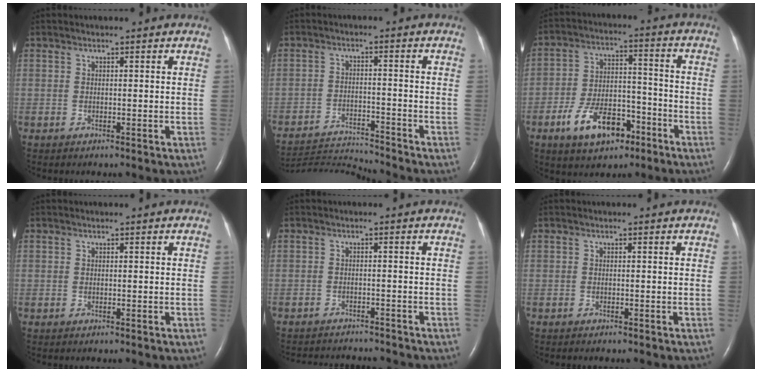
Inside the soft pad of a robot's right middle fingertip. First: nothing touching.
{"total": 8.0, "force": [-7.5, -2.4, -1.2], "torque": [0.012, -0.004, -0.139]}
{"total": 11.0, "force": [-6.1, 5.5, 7.3], "torque": [-0.135, 0.013, -0.101]}
{"total": 0.0}
{"total": 8.4, "force": [-8.1, 1.5, 1.5], "torque": [-0.027, 0.000, -0.105]}
{"total": 0.8, "force": [-0.7, 0.1, 0.3], "torque": [-0.008, -0.002, -0.009]}